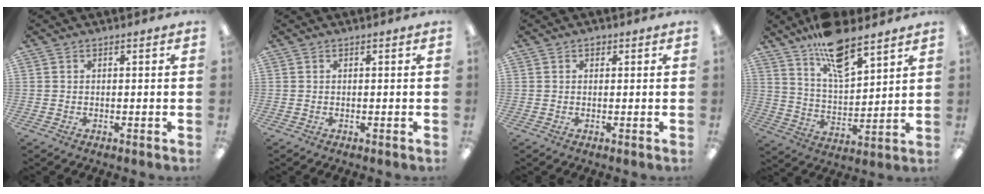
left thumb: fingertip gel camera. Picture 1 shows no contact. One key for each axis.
{"total": 0.0}
{"total": 0.9, "fx": 0.5, "fy": 0.6, "fz": 0.5, "tx": -0.003, "ty": -0.001, "tz": 0.006}
{"total": 13.5, "fx": 10.5, "fy": 4.7, "fz": 7.2, "tx": -0.123, "ty": -0.058, "tz": 0.185}